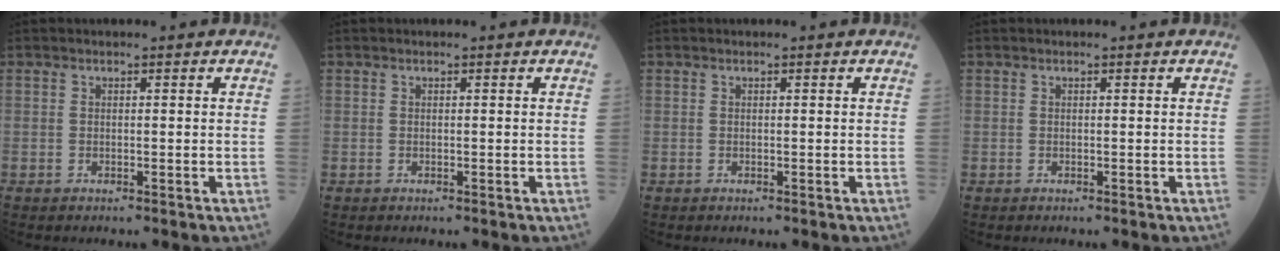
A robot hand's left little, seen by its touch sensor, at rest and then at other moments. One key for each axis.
{"total": 0.0}
{"total": 0.0}
{"total": 0.0}